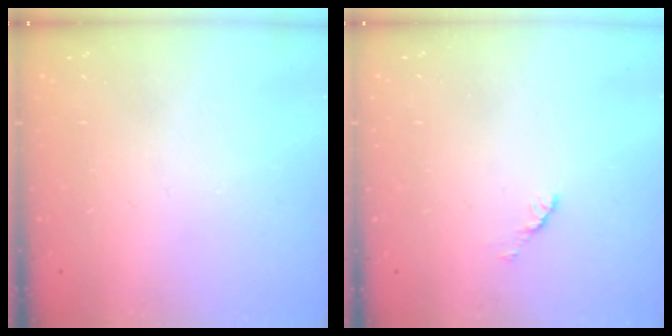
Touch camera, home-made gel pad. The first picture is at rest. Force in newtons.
{"total": 2.8, "press": 2.7, "slide": 0.4}